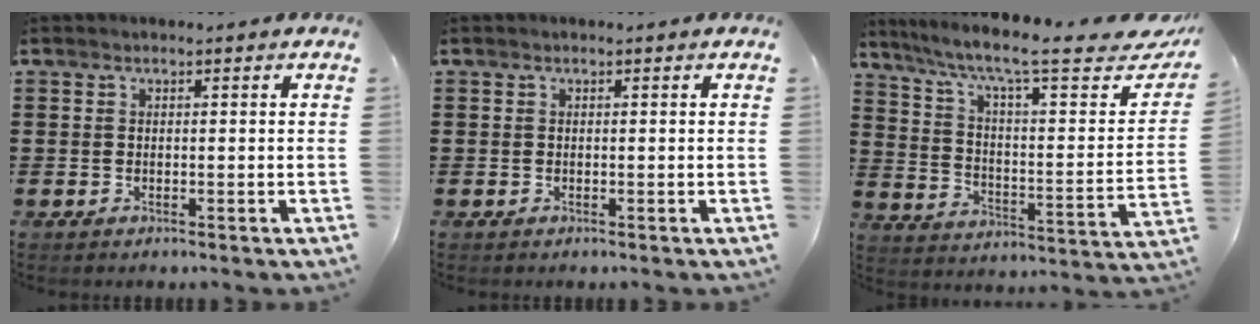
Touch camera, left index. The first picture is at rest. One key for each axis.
{"total": 0.0}
{"total": 9.9, "fx": 7.2, "fy": 1.3, "fz": 6.6, "tx": -0.136, "ty": -0.047, "tz": 0.111}